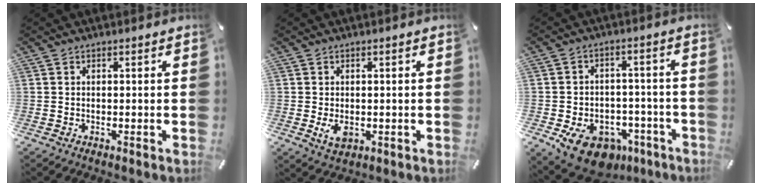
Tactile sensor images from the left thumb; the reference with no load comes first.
{"total": 3.4, "force": [-0.6, 2.4, 2.4], "torque": [-0.056, -0.008, -0.015]}
{"total": 11.9, "force": [-6.5, 8.4, 5.3], "torque": [-0.077, 0.052, -0.103]}